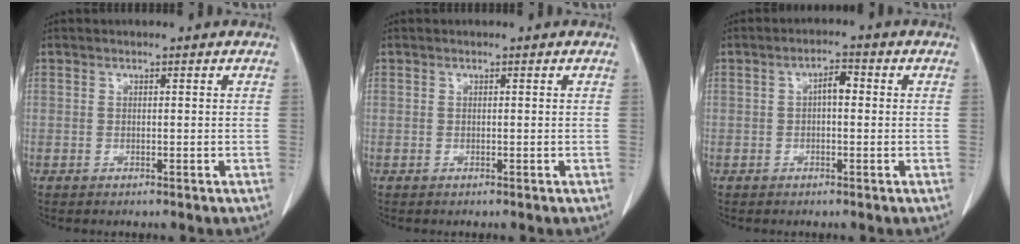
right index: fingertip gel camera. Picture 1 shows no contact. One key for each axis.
{"total": 0.0}
{"total": 2.8, "fx": 0.1, "fy": 1.1, "fz": 2.5, "tx": -0.040, "ty": 0.012, "tz": 0.000}